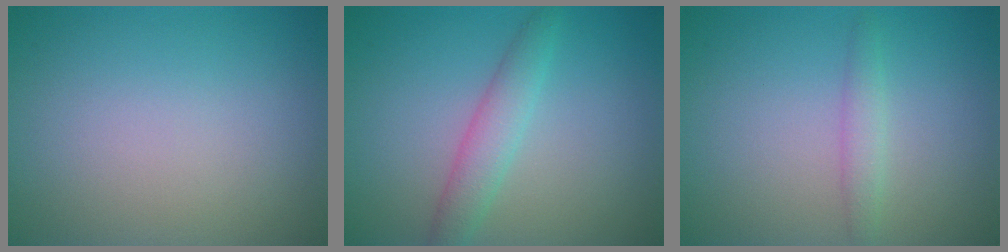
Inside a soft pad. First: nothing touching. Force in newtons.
{"total": 2.7, "press": 2.7, "slide": 0.1}
{"total": 1.4, "press": 1.4, "slide": 0.1}